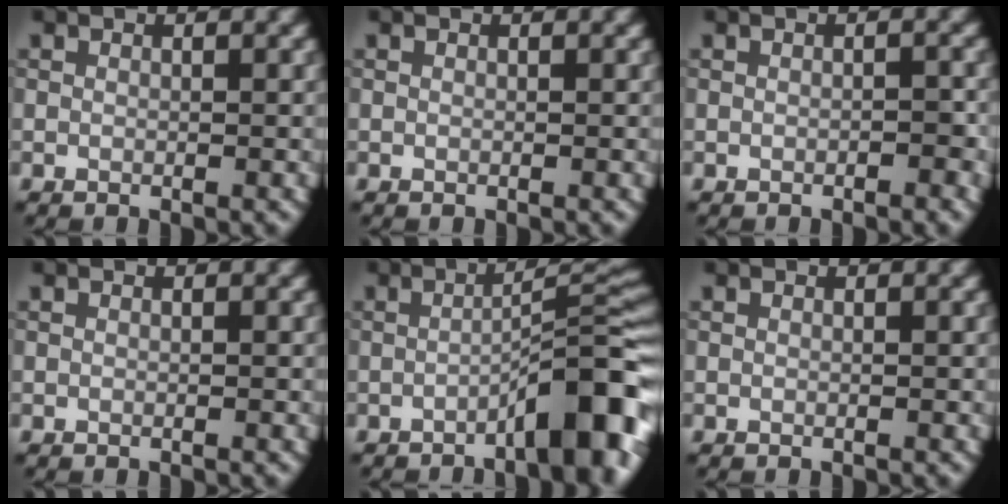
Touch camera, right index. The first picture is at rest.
{"total": 0.0}
{"total": 1.2, "force": [-0.6, 0.4, 1.0], "torque": [-0.014, 0.003, -0.007]}
{"total": 0.0}
{"total": 8.0, "force": [-4.0, 1.6, 6.7], "torque": [-0.081, 0.025, -0.062]}
{"total": 0.0}